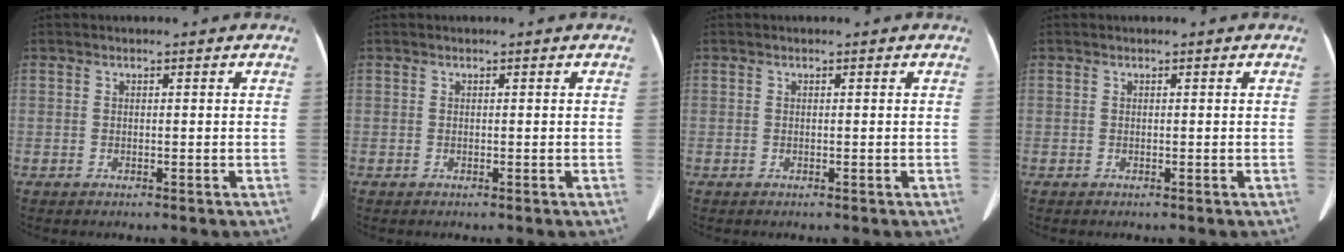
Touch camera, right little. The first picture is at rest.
{"total": 0.0}
{"total": 0.0}
{"total": 0.0}